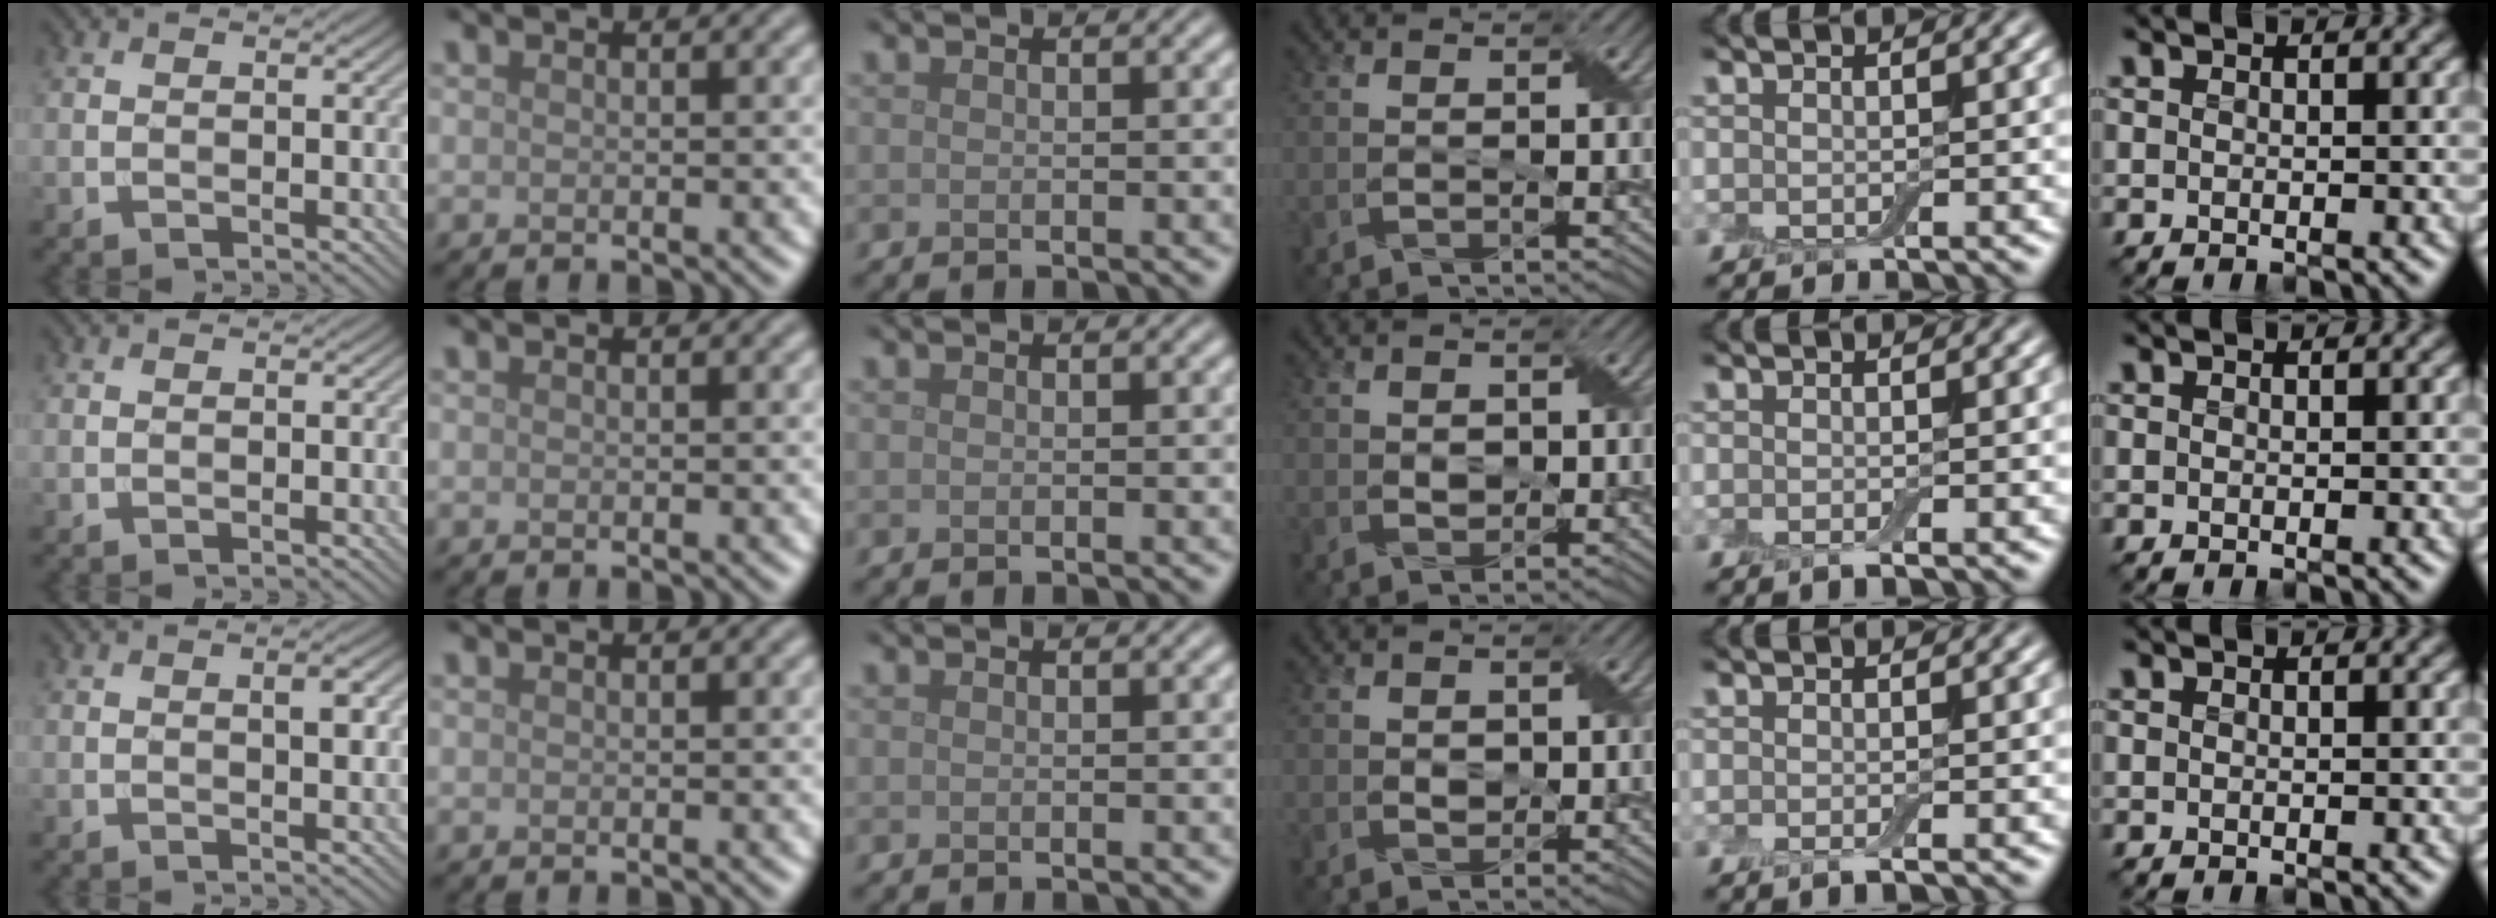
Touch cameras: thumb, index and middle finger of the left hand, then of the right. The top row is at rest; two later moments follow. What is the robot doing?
{"motion": "peel", "object": "small bumper sticker"}